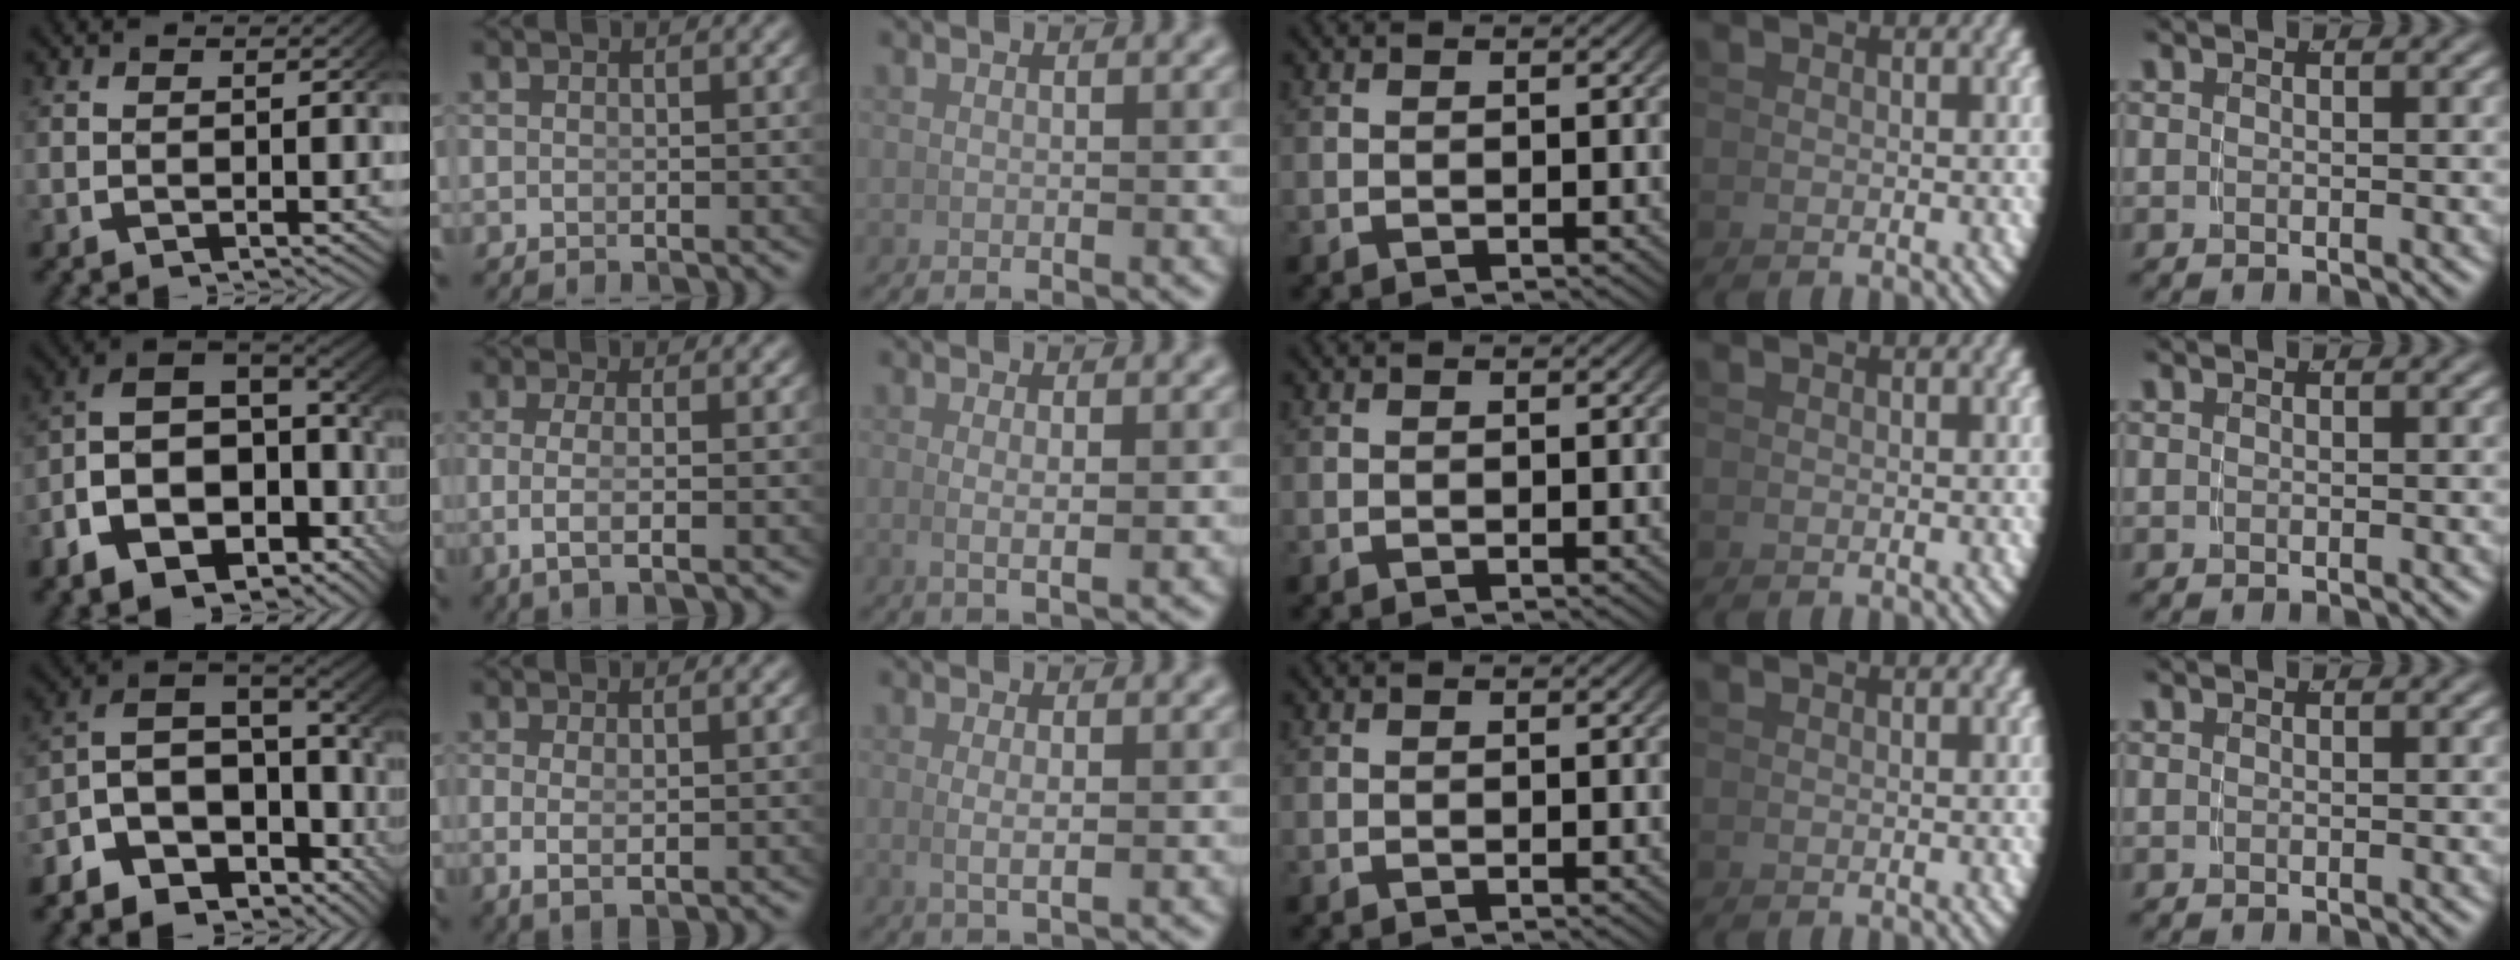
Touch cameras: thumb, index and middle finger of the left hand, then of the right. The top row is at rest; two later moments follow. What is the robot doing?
{"motion": "lift_and_place", "object": "hoodie"}